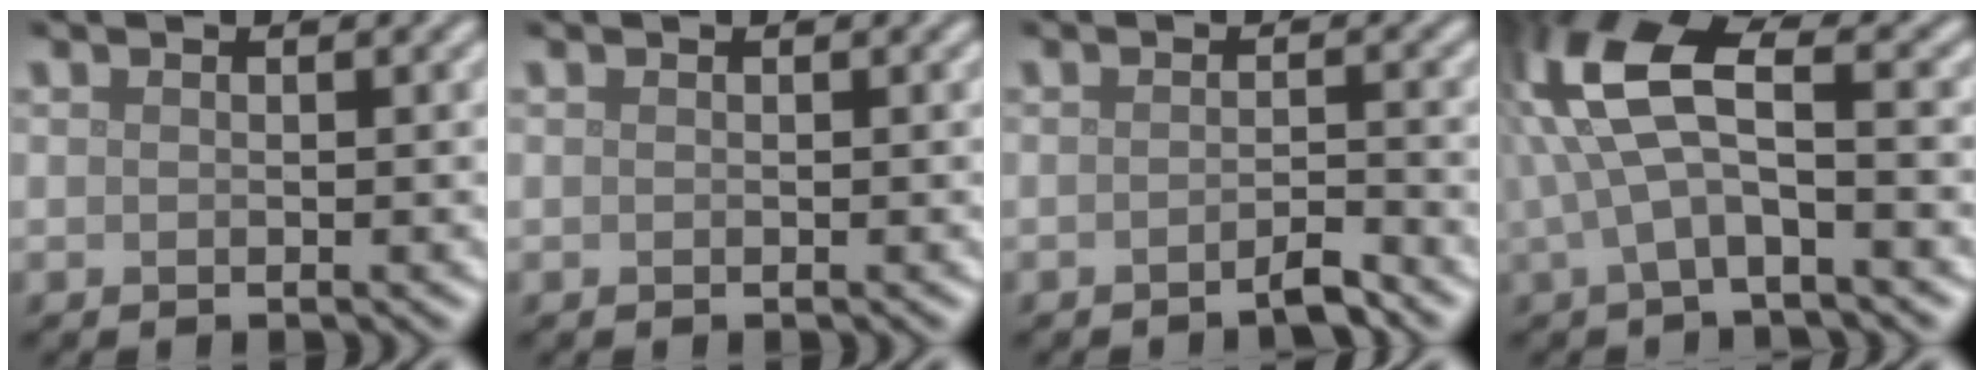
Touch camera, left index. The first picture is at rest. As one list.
[{"total": 0.0}, {"total": 1.7, "force": [-1.3, 0.2, 1.1], "torque": [-0.015, 0.001, -0.027]}, {"total": 7.2, "force": [0.4, 2.7, 6.7], "torque": [-0.145, 0.021, -0.001]}]